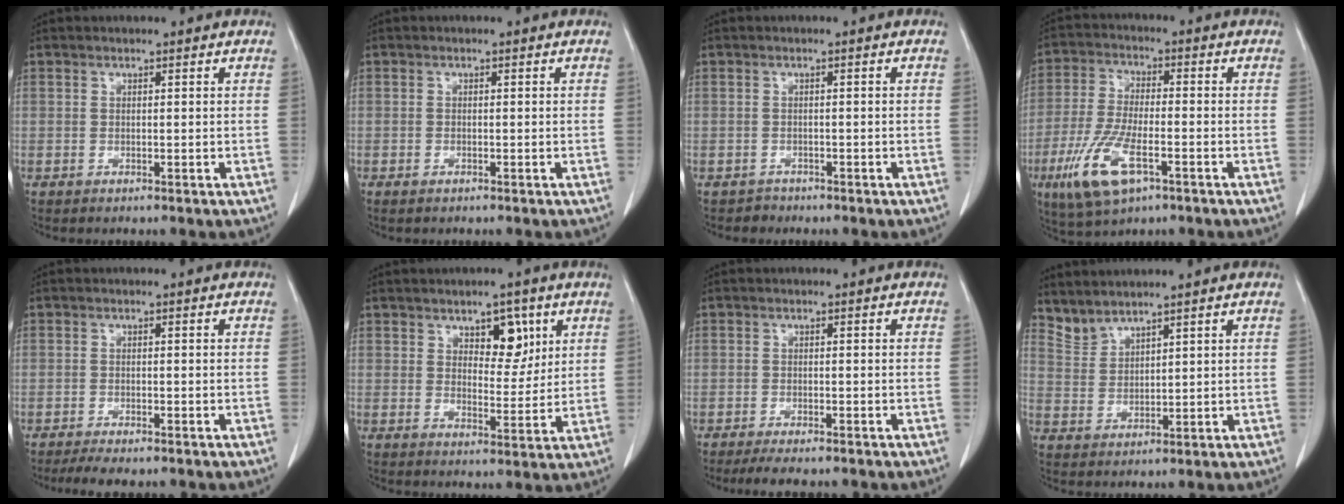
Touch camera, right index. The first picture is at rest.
{"total": 0.6, "force": [-0.5, 0.1, 0.4], "torque": [-0.013, -0.003, -0.004]}
{"total": 1.2, "force": [-1.0, 0.5, -0.4], "torque": [0.004, 0.001, -0.018]}
{"total": 11.0, "force": [-5.1, 3.2, 9.2], "torque": [-0.199, -0.019, -0.089]}
{"total": 5.1, "force": [-4.2, 0.7, 2.8], "torque": [-0.040, -0.010, -0.063]}
{"total": 5.6, "force": [2.9, 2.8, 3.9], "torque": [-0.052, 0.001, 0.046]}
{"total": 6.4, "force": [-5.5, 0.9, 3.1], "torque": [-0.040, -0.010, -0.080]}
{"total": 3.6, "force": [3.6, -0.2, 0.3], "torque": [-0.017, 0.004, 0.086]}